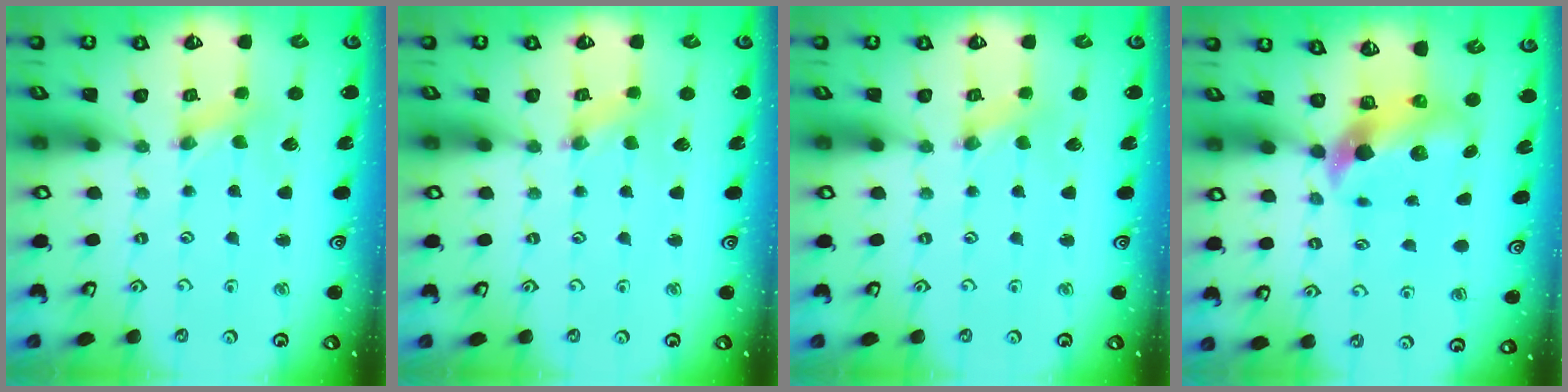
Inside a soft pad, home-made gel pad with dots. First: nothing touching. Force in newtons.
{"total": 1.1, "press": 1.1, "slide": 0.2}
{"total": 0.0}
{"total": 7.4, "press": 7.3, "slide": 1.3}